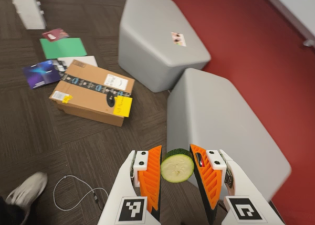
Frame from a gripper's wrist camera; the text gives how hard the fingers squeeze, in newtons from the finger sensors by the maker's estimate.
{"total": 9.2, "left": 9.3, "right": 9.0}